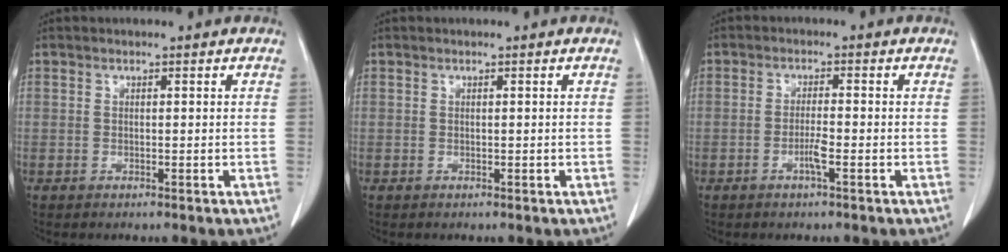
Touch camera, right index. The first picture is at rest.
{"total": 0.0}
{"total": 2.5, "force": [-1.1, 0.0, 2.2], "torque": [-0.044, -0.001, -0.023]}